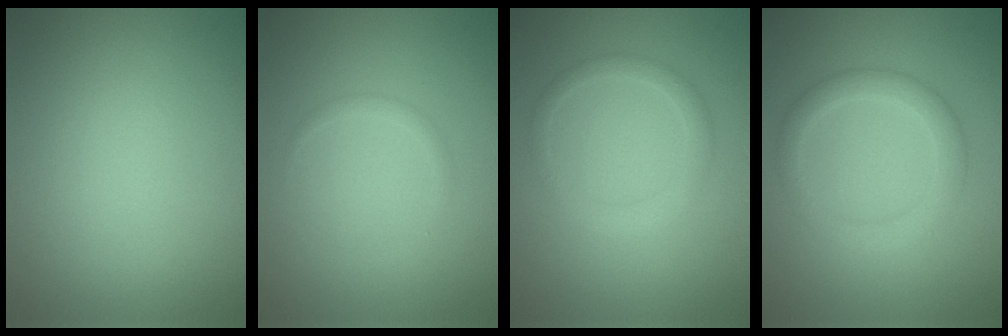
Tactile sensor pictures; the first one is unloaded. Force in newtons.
{"total": 0.8, "press": 0.8, "slide": 0.1}
{"total": 1.8, "press": 1.8, "slide": 0.0}
{"total": 1.9, "press": 1.9, "slide": 0.2}